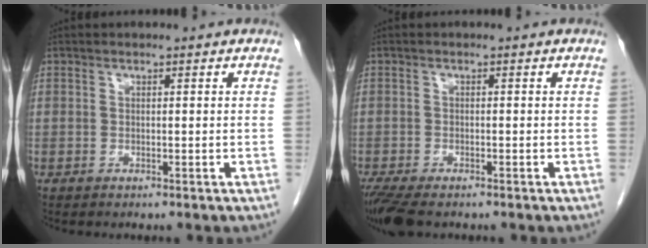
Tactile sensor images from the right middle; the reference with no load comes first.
{"total": 6.0, "force": [-4.6, 1.8, 3.4], "torque": [-0.064, -0.015, -0.077]}